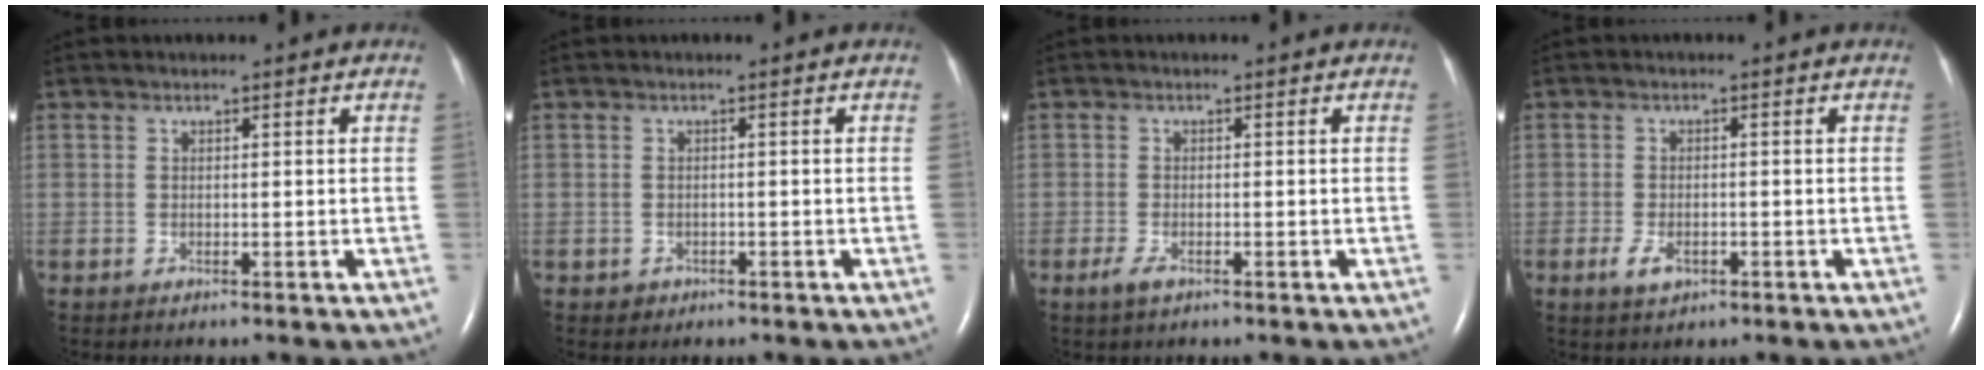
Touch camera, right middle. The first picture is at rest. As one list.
[{"total": 1.2, "force": [-0.6, 1.0, 0.1], "torque": [-0.002, 0.003, -0.007]}, {"total": 1.9, "force": [-1.1, 0.7, 1.4], "torque": [-0.037, -0.003, -0.021]}, {"total": 3.0, "force": [-1.4, 1.6, 2.2], "torque": [-0.048, -0.001, -0.021]}]